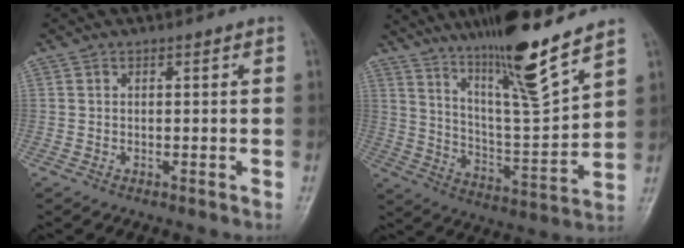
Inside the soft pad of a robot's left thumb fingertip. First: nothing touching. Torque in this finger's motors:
{"motor_torque": [2.33, 0.80, 1.37, -1.42, 0.25]}